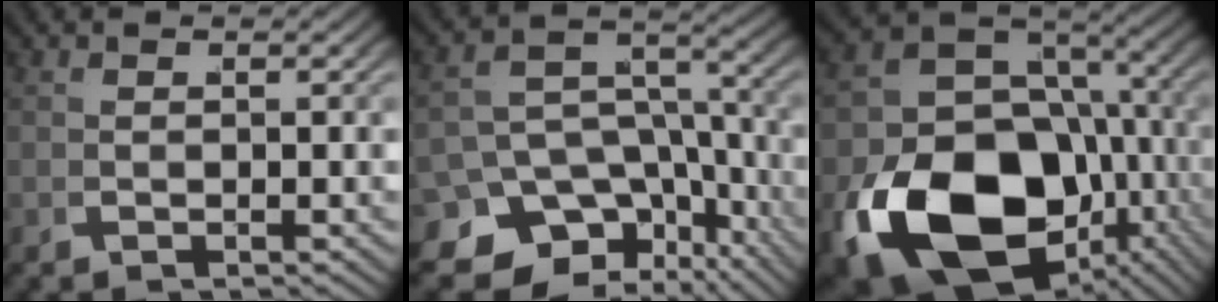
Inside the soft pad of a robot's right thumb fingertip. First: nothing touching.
{"total": 10.7, "force": [-4.9, 7.3, 6.1], "torque": [-0.103, -0.043, -0.064]}
{"total": 18.0, "force": [-5.2, 11.3, 13.0], "torque": [-0.242, -0.052, -0.064]}